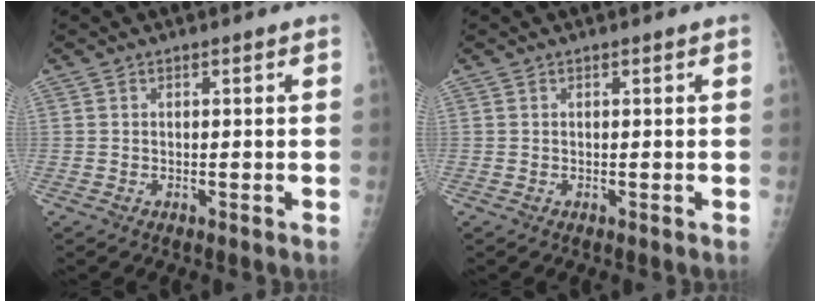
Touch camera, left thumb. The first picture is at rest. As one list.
[{"total": 0.0}]